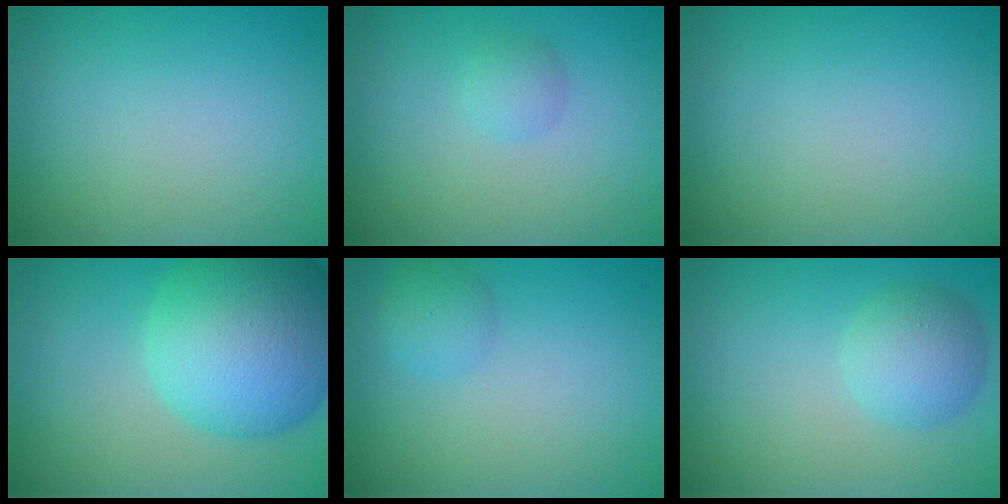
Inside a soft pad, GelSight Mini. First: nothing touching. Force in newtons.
{"total": 1.2, "press": 1.2, "slide": 0.1}
{"total": 0.0}
{"total": 13.1, "press": 13.1, "slide": 0.3}
{"total": 1.8, "press": 1.8, "slide": 0.0}
{"total": 3.6, "press": 3.6, "slide": 0.1}